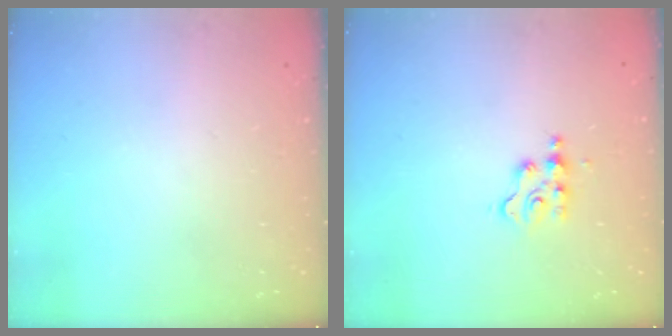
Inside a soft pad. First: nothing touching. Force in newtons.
{"total": 4.1, "press": 4.1, "slide": 0.5}